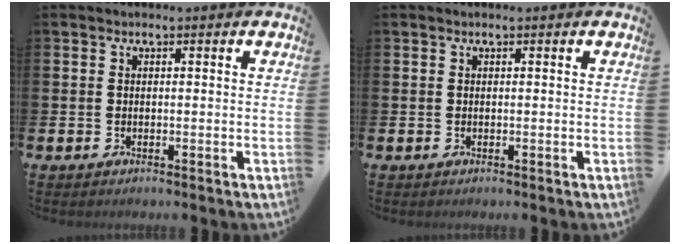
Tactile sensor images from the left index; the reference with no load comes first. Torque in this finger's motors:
{"motor_torque": [-0.05, -0.04, 0.05, 0.02]}